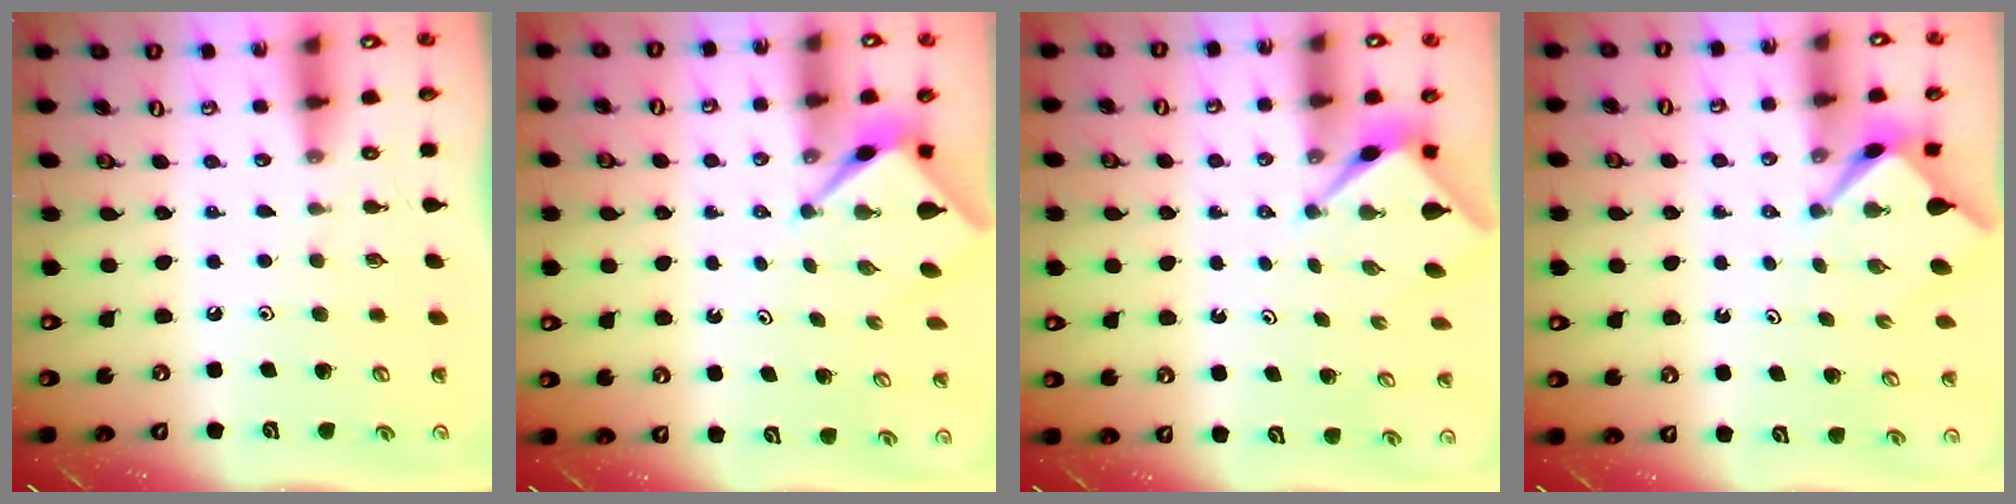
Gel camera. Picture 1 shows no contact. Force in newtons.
{"total": 2.5, "press": 2.5, "slide": 0.2}
{"total": 2.6, "press": 2.6, "slide": 0.0}
{"total": 3.0, "press": 3.0, "slide": 0.3}